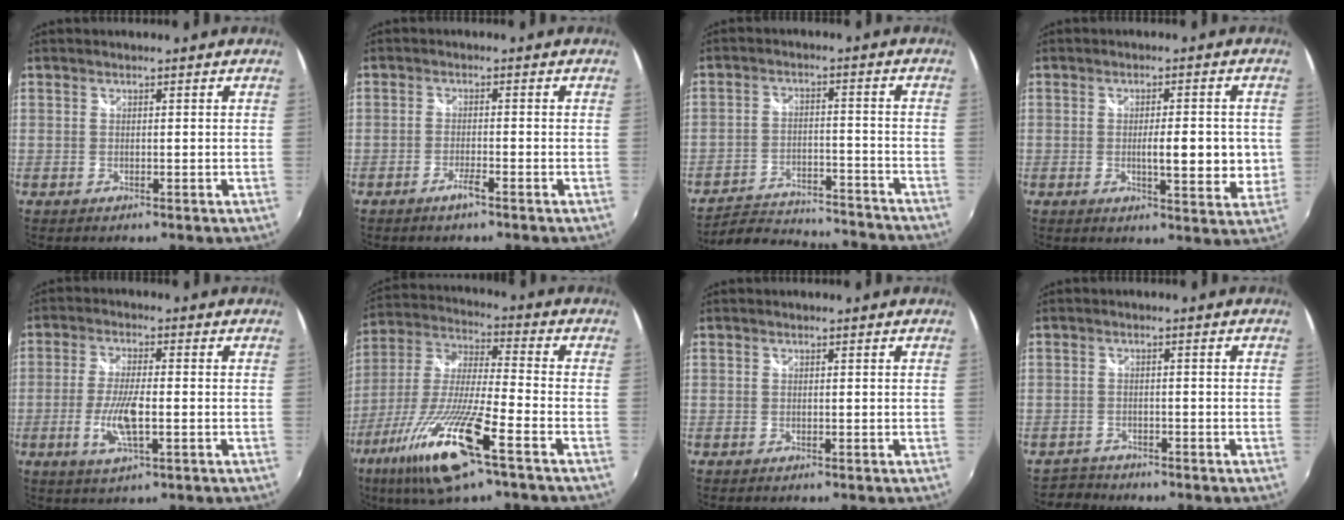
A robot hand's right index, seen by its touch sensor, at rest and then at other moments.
{"total": 2.2, "force": [-1.6, 0.1, 1.5], "torque": [-0.037, -0.001, -0.034]}
{"total": 19.7, "force": [-18.1, 4.6, 6.2], "torque": [-0.130, 0.005, -0.246]}
{"total": 9.0, "force": [-0.4, 2.5, 8.7], "torque": [-0.127, -0.015, -0.004]}
{"total": 7.5, "force": [-1.8, 1.9, 7.0], "torque": [-0.143, -0.010, -0.035]}
{"total": 19.0, "force": [-10.1, 2.3, 16.0], "torque": [-0.333, -0.038, -0.196]}
{"total": 0.0}
{"total": 2.9, "force": [-2.7, 1.0, -0.5], "torque": [0.000, 0.002, -0.051]}